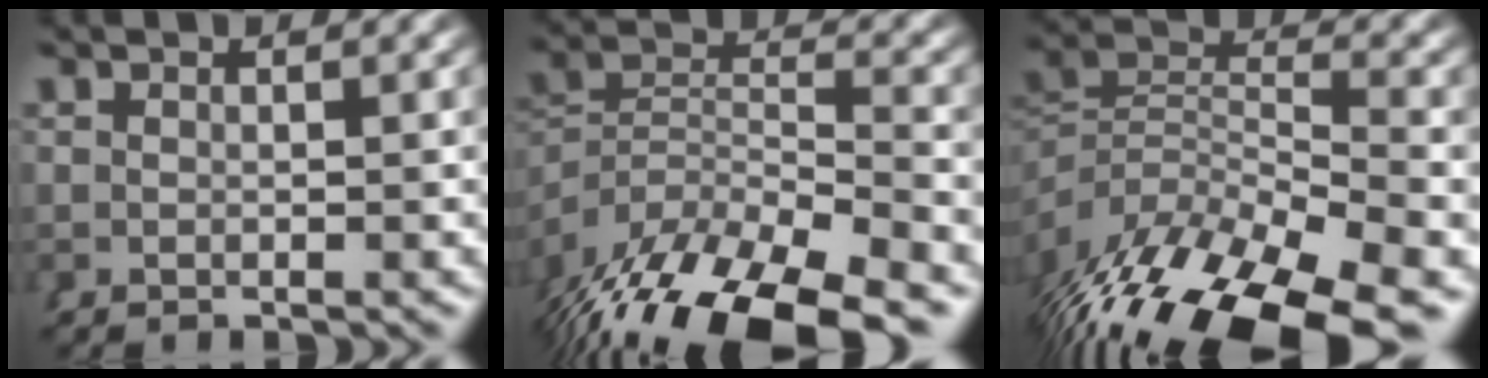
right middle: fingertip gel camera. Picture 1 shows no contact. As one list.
[{"total": 9.5, "force": [-4.9, 5.1, 6.2], "torque": [-0.135, -0.049, -0.056]}, {"total": 11.4, "force": [-5.1, 6.5, 7.9], "torque": [-0.146, -0.041, -0.056]}]